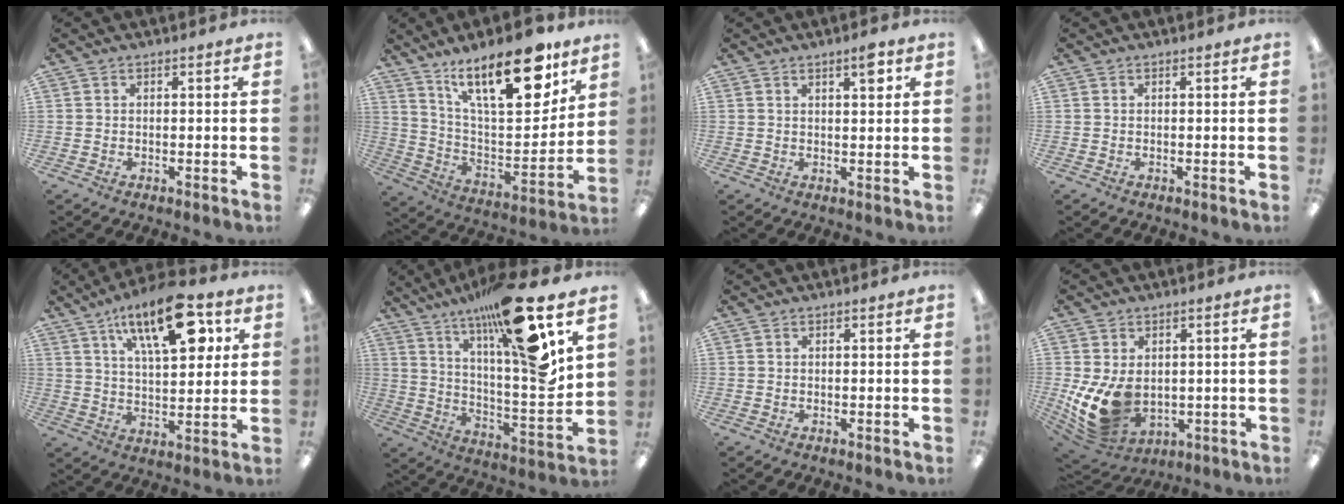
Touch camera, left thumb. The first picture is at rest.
{"total": 22.2, "force": [14.3, 7.8, 15.1], "torque": [-0.237, -0.089, 0.240]}
{"total": 4.0, "force": [2.4, 1.0, 3.0], "torque": [-0.041, -0.007, 0.035]}
{"total": 0.0}
{"total": 19.3, "force": [9.9, 8.2, 14.5], "torque": [-0.214, -0.037, 0.156]}
{"total": 23.1, "force": [14.8, 3.6, 17.4], "torque": [-0.291, -0.085, 0.226]}
{"total": 0.0}
{"total": 11.9, "force": [-0.9, 8.8, 7.9], "torque": [-0.169, -0.012, -0.009]}